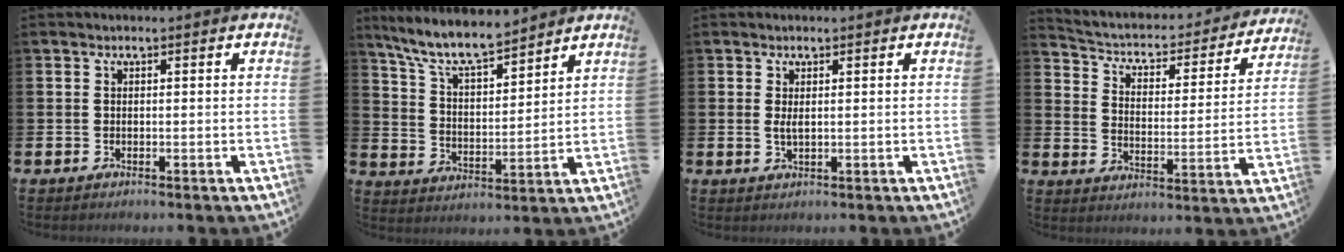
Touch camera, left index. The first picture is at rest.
{"total": 8.6, "force": [7.9, 1.6, 3.2], "torque": [-0.097, -0.044, 0.142]}
{"total": 1.4, "force": [0.5, 0.4, 1.2], "torque": [-0.017, 0.000, 0.006]}
{"total": 4.2, "force": [3.6, 1.6, 1.4], "torque": [-0.056, -0.034, 0.050]}